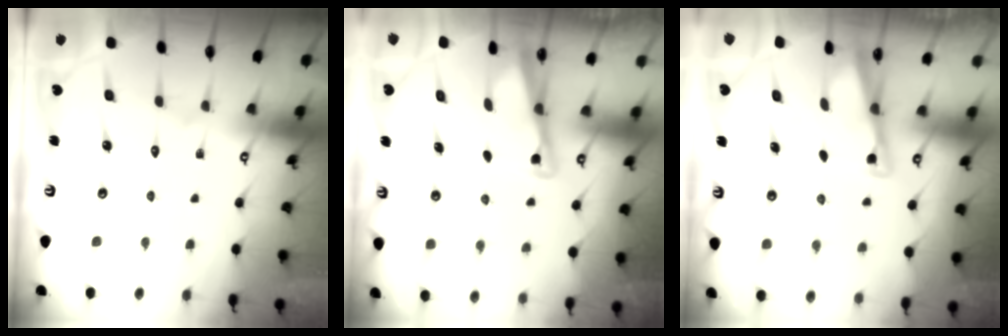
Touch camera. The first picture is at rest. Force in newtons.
{"total": 2.8, "press": 2.8, "slide": 0.4}
{"total": 2.9, "press": 2.9, "slide": 0.2}